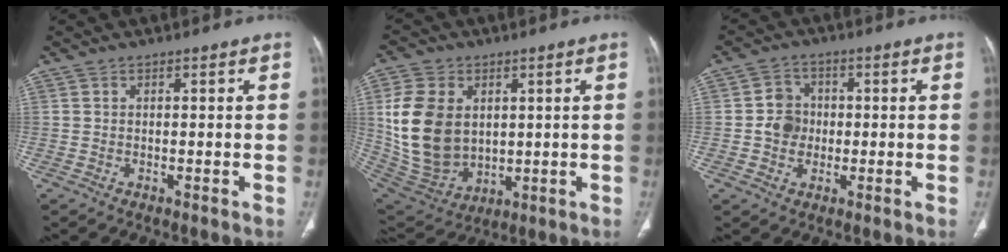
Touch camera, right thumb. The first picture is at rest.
{"total": 17.0, "force": [3.0, 12.4, 11.3], "torque": [-0.203, -0.014, 0.079]}
{"total": 5.4, "force": [-0.4, 4.8, 2.3], "torque": [-0.019, 0.009, -0.012]}